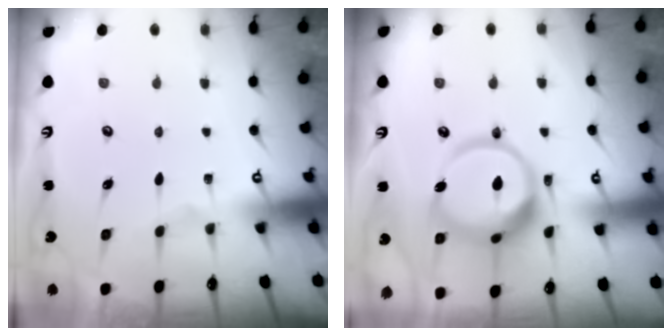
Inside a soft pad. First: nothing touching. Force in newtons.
{"total": 18.1, "press": 18.0, "slide": 1.9}